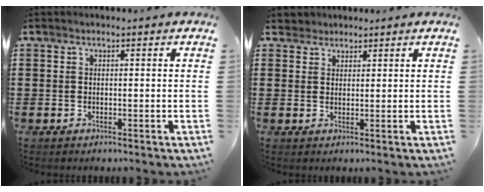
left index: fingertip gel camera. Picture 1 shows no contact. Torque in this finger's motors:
{"motor_torque": [0.01, 0.01, -0.11, 0.00]}